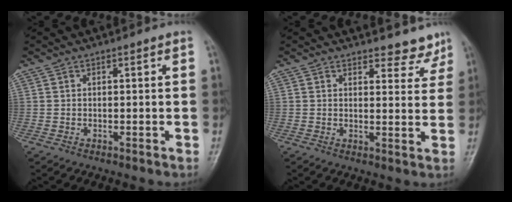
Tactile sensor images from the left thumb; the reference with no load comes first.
{"total": 5.6, "force": [5.0, 2.3, 0.6], "torque": [0.022, -0.037, 0.050]}